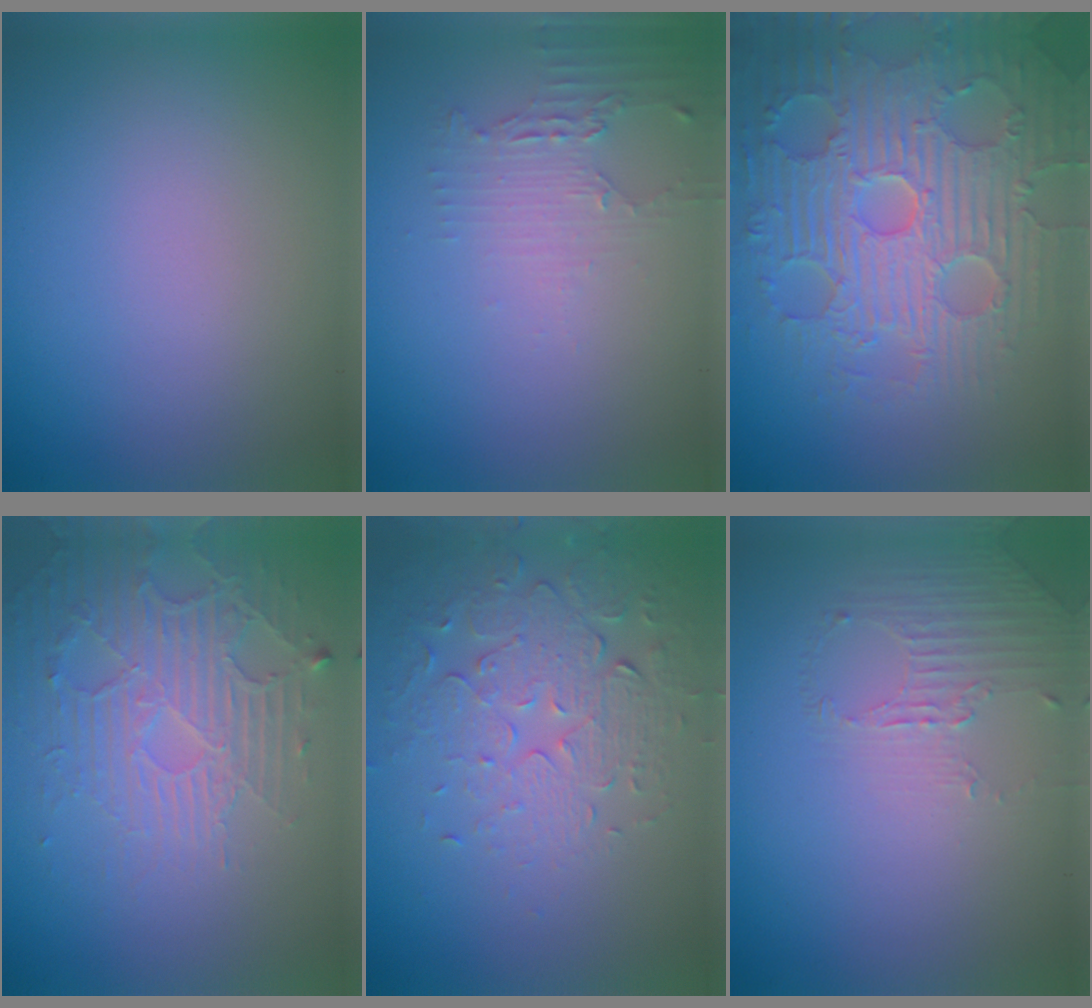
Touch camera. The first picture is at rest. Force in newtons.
{"total": 2.3, "press": 1.7, "slide": 1.5}
{"total": 8.9, "press": 6.5, "slide": 6.0}
{"total": 5.6, "press": 3.4, "slide": 4.4}
{"total": 5.4, "press": 3.7, "slide": 3.9}
{"total": 1.4, "press": 0.6, "slide": 1.2}